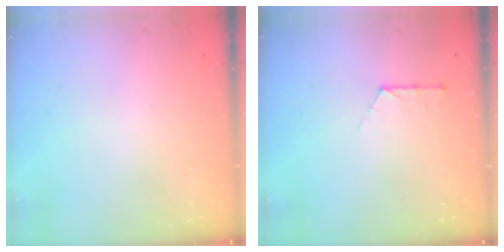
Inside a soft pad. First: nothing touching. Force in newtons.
{"total": 6.0, "press": 6.0, "slide": 0.7}